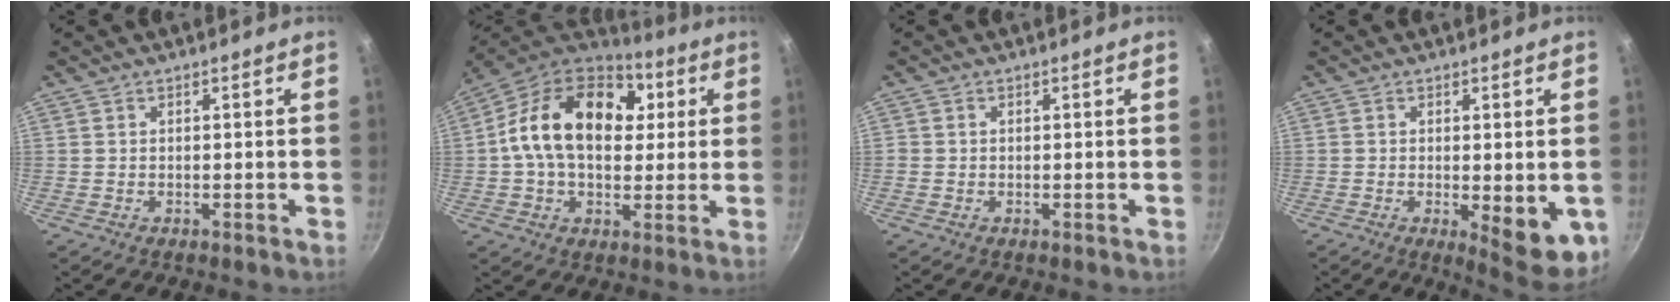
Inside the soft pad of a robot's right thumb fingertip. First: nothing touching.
{"total": 22.0, "force": [4.1, 15.0, 15.5], "torque": [-0.234, 0.020, 0.051]}
{"total": 0.6, "force": [-0.1, 0.5, 0.1], "torque": [-0.001, 0.001, -0.003]}
{"total": 9.3, "force": [-1.7, 3.1, 8.6], "torque": [-0.096, -0.009, -0.013]}